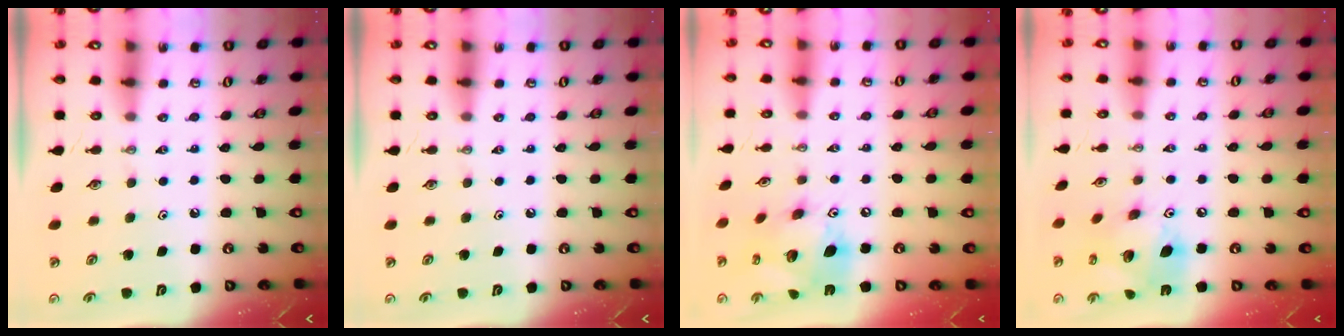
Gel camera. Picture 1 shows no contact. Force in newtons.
{"total": 0.0}
{"total": 16.0, "press": 15.9, "slide": 1.5}
{"total": 15.6, "press": 15.6, "slide": 1.5}